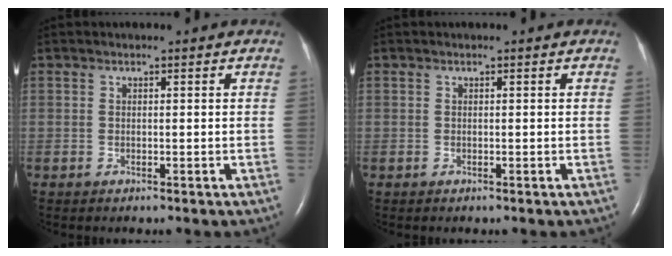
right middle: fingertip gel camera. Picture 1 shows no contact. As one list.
[{"total": 0.0}]